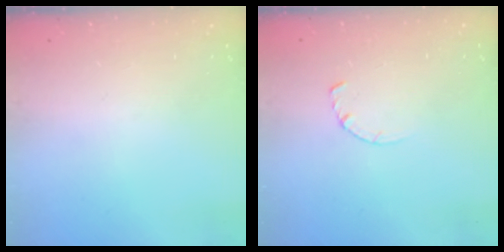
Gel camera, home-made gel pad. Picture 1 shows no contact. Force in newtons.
{"total": 2.8, "press": 2.8, "slide": 0.4}